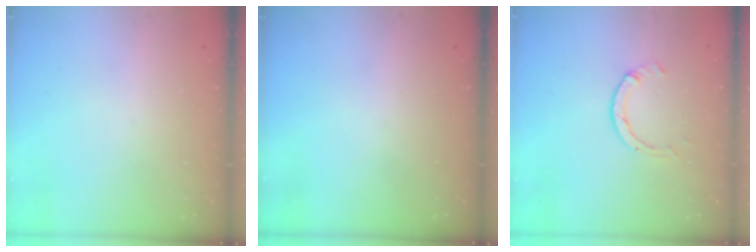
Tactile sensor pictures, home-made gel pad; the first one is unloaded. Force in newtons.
{"total": 0.0}
{"total": 2.6, "press": 2.5, "slide": 0.3}